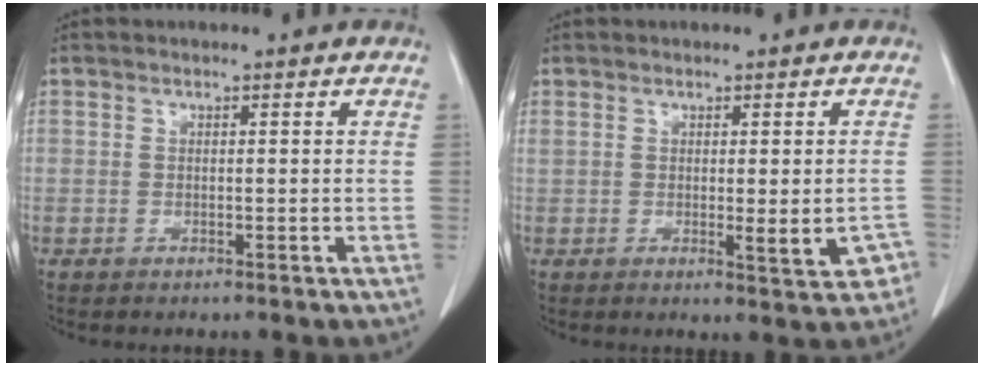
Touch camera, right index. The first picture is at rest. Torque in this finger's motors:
{"motor_torque": [0.85, -0.18, 0.53, 0.18]}